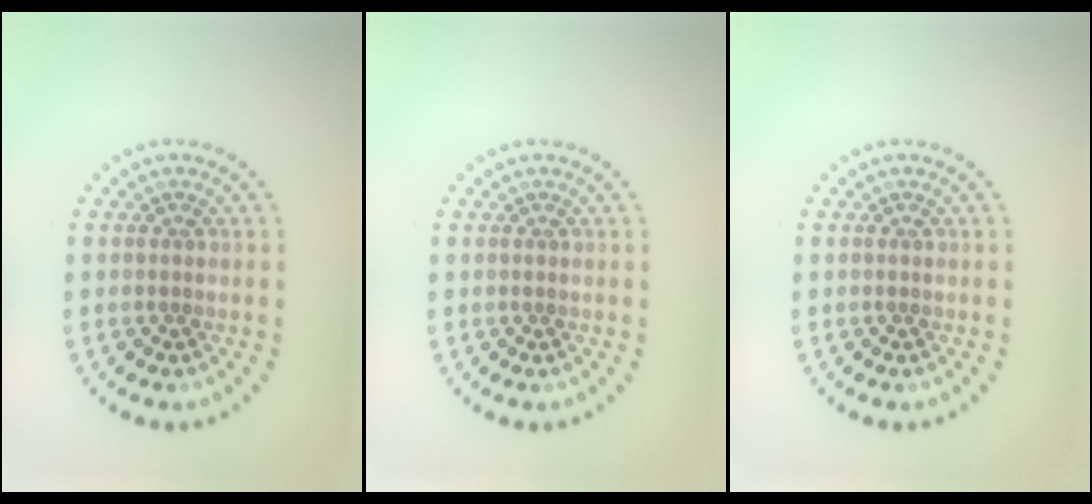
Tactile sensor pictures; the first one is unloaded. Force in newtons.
{"total": 0.0}
{"total": 0.0}